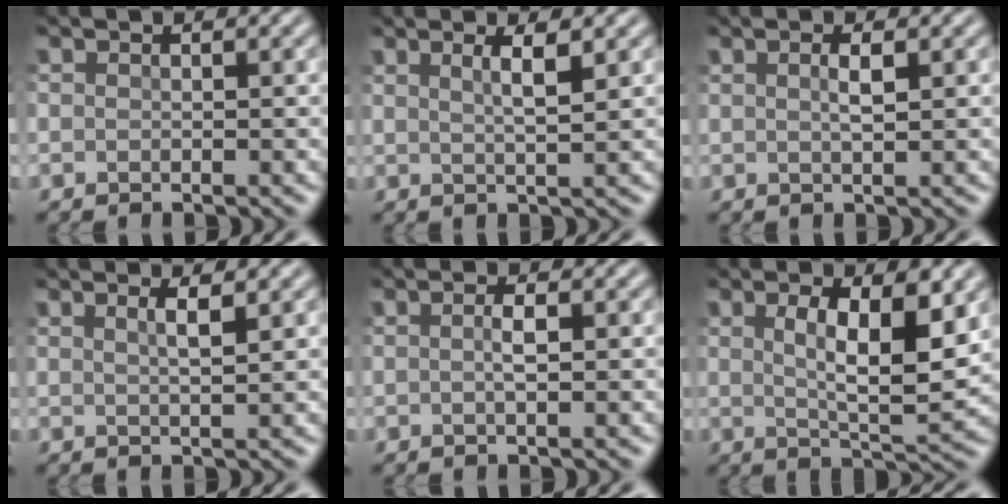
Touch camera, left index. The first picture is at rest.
{"total": 2.6, "force": [1.1, 0.7, 2.3], "torque": [-0.028, 0.000, 0.014]}
{"total": 1.4, "force": [0.4, 0.3, 1.3], "torque": [-0.027, 0.001, 0.006]}
{"total": 2.0, "force": [1.0, 0.6, 1.7], "torque": [-0.019, 0.006, 0.008]}
{"total": 1.4, "force": [0.1, 0.3, 1.3], "torque": [-0.027, -0.001, 0.001]}
{"total": 6.6, "force": [1.6, 2.0, 6.1], "torque": [-0.101, -0.009, 0.028]}